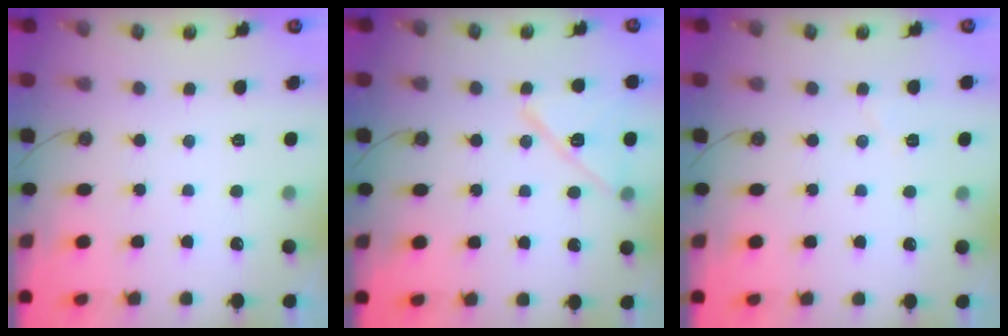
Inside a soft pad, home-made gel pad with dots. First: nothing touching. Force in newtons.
{"total": 13.3, "press": 12.7, "slide": 4.1}
{"total": 2.9, "press": 2.4, "slide": 1.7}